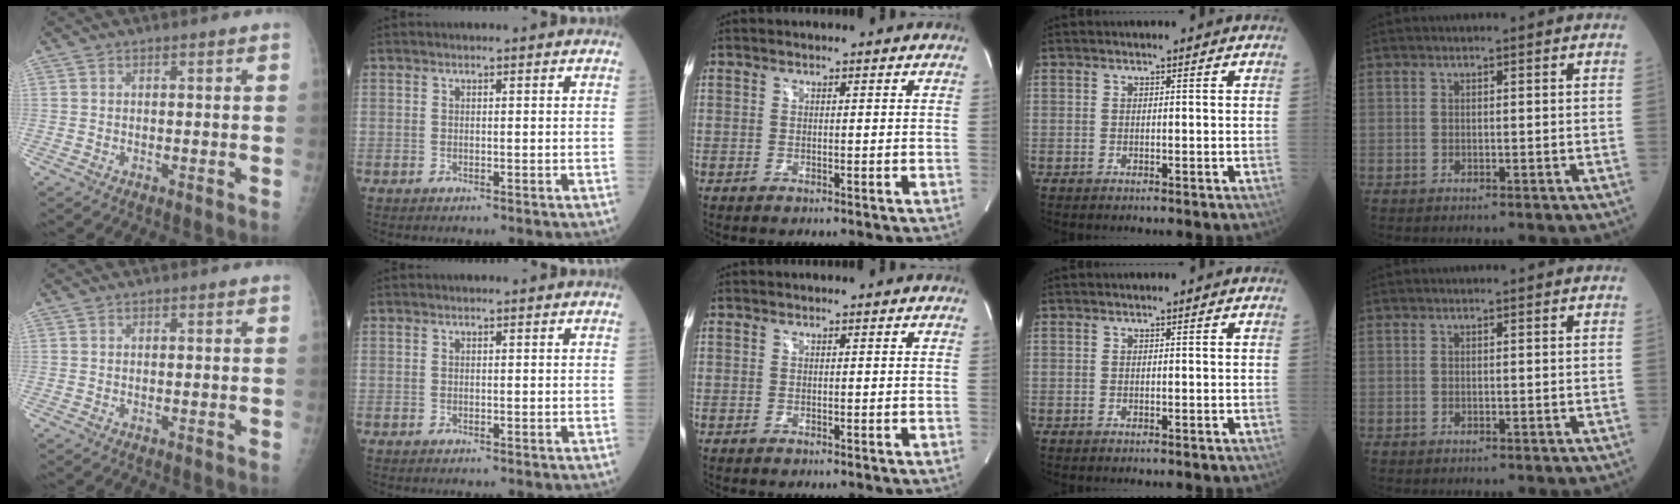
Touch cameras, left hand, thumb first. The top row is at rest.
{}